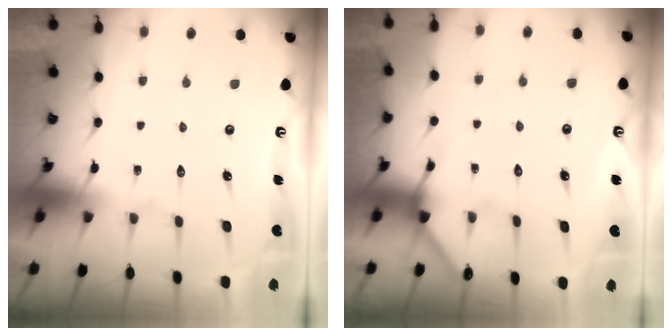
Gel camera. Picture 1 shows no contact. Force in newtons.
{"total": 3.1, "press": 3.0, "slide": 0.3}